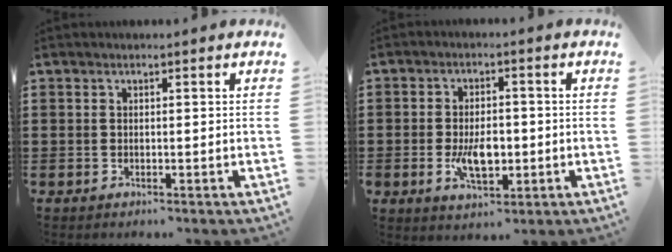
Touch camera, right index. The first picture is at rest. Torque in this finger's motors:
{"motor_torque": [1.55, 0.58, 0.67, 0.13]}